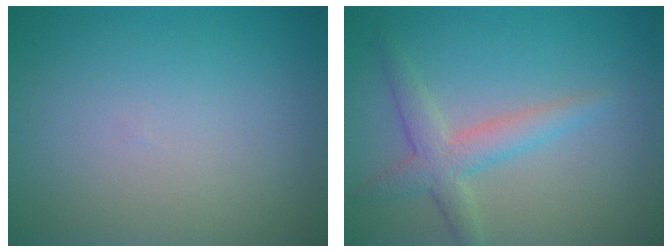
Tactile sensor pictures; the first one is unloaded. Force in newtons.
{"total": 3.2, "press": 3.2, "slide": 0.1}